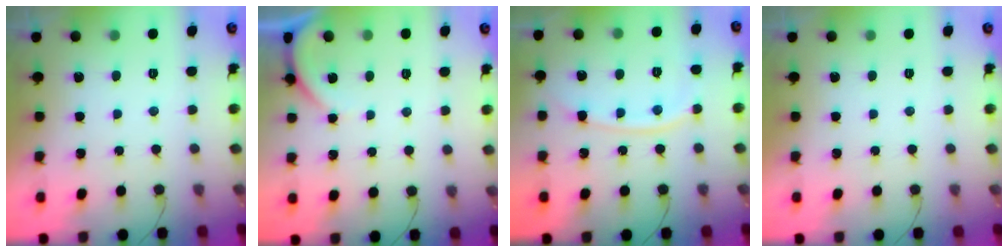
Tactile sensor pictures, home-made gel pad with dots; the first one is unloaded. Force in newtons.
{"total": 3.1, "press": 3.1, "slide": 0.3}
{"total": 9.9, "press": 9.8, "slide": 1.3}
{"total": 0.0}